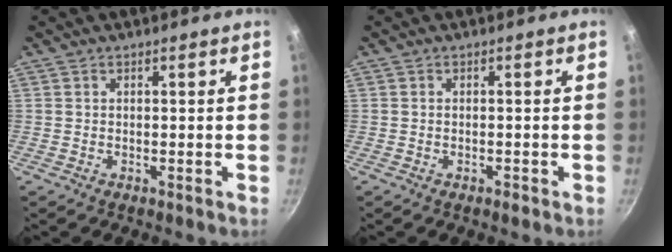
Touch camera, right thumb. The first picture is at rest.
{"total": 1.1, "force": [-0.7, 0.3, 0.8], "torque": [-0.017, 0.003, -0.010]}